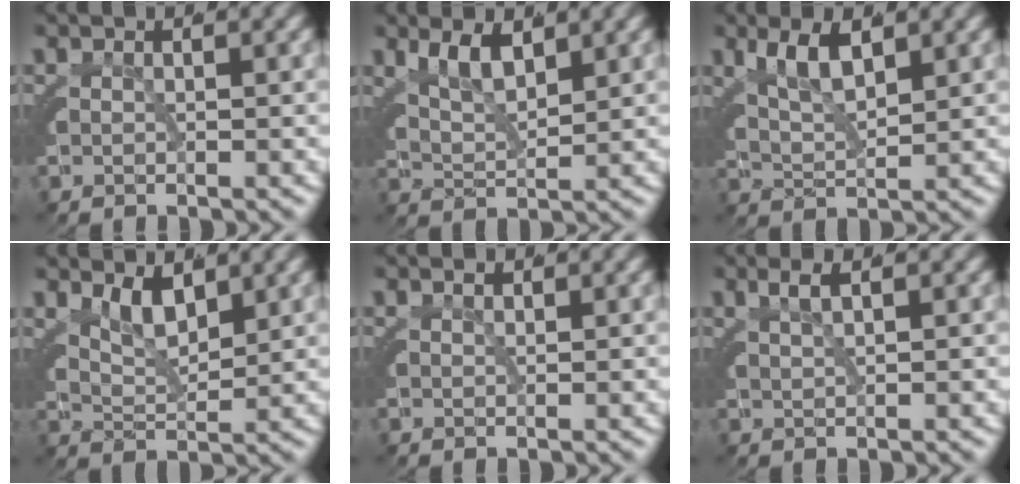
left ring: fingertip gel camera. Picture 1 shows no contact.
{"total": 3.9, "force": [2.2, 1.7, 2.7], "torque": [-0.057, 0.001, 0.038]}
{"total": 4.2, "force": [2.2, 1.7, 3.2], "torque": [-0.068, 0.001, 0.040]}
{"total": 3.1, "force": [2.0, 1.1, 2.1], "torque": [-0.041, -0.006, 0.037]}
{"total": 0.7, "force": [0.7, 0.2, 0.3], "torque": [-0.006, -0.001, 0.017]}
{"total": 1.6, "force": [1.1, -0.4, 1.0], "torque": [-0.015, 0.004, 0.026]}